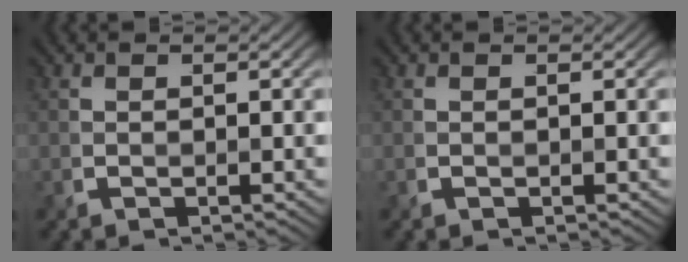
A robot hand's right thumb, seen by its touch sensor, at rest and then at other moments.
{"total": 0.0}